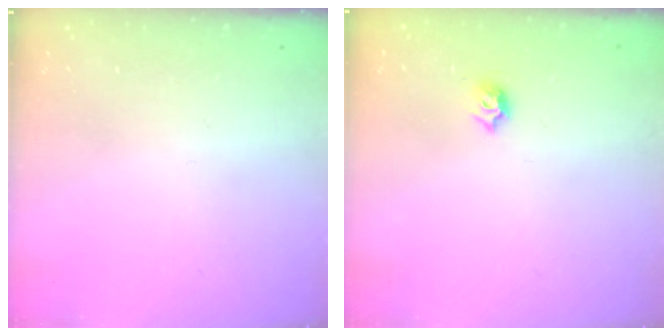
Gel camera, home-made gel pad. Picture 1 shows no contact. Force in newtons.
{"total": 4.0, "press": 3.9, "slide": 0.8}